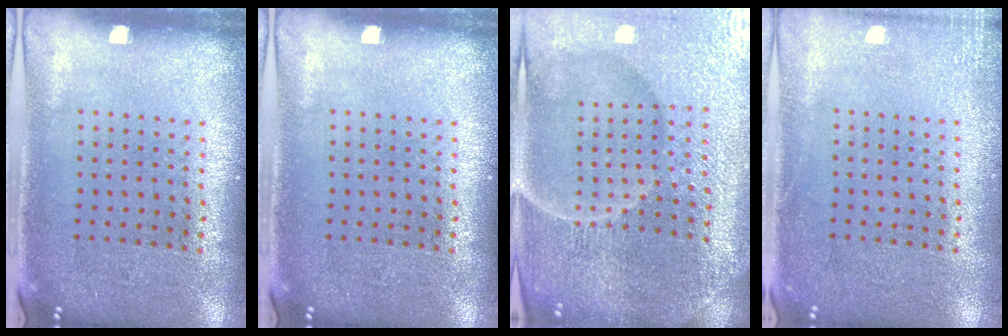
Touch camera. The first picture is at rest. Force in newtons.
{"total": 0.0}
{"total": 6.1, "press": 5.5, "slide": 2.5}
{"total": 1.7, "press": 1.7, "slide": 0.3}